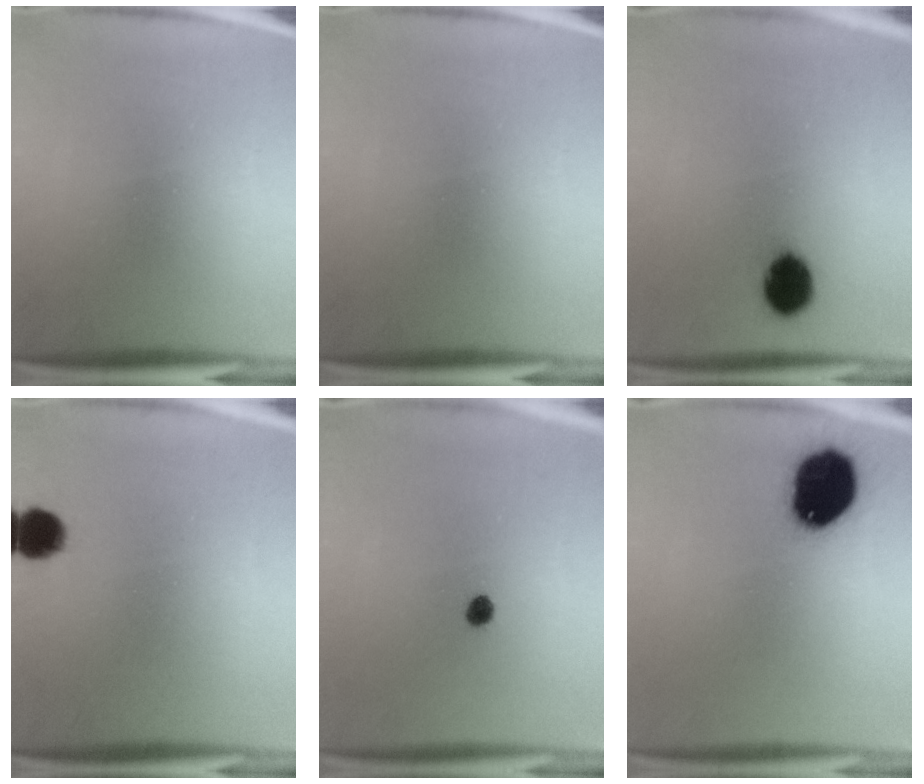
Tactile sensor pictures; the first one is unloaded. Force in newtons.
{"total": 0.0}
{"total": 7.9}
{"total": 5.6}
{"total": 2.1}
{"total": 17.2}